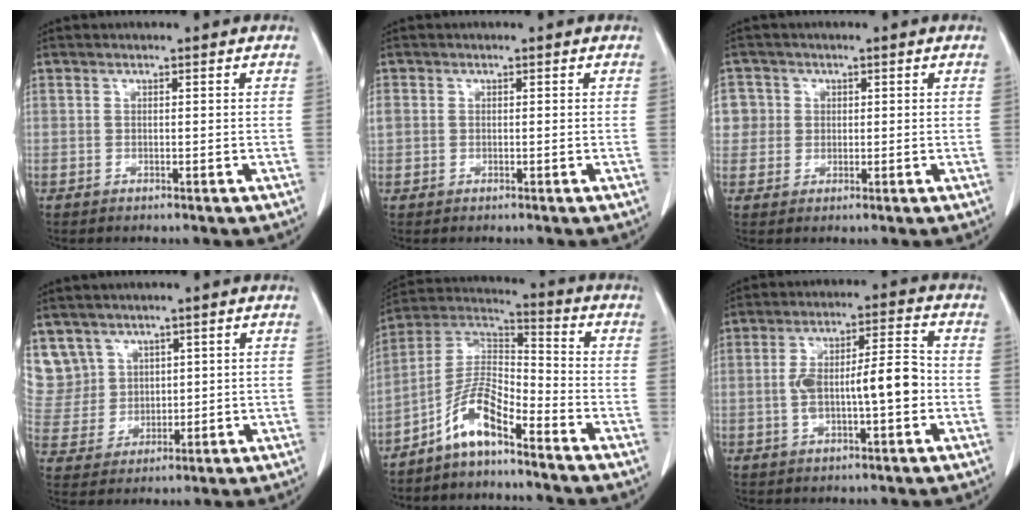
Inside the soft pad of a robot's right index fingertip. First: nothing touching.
{"total": 2.1, "force": [0.3, 1.8, 1.0], "torque": [-0.038, 0.019, 0.013]}
{"total": 4.3, "force": [0.9, 4.2, 0.0], "torque": [0.016, 0.012, 0.020]}
{"total": 9.9, "force": [5.7, 8.1, 0.4], "torque": [-0.023, 0.031, 0.138]}
{"total": 8.8, "force": [-6.0, 2.1, 6.1], "torque": [-0.138, 0.015, -0.120]}
{"total": 10.5, "force": [-1.1, 3.7, 9.7], "torque": [-0.170, 0.033, -0.012]}